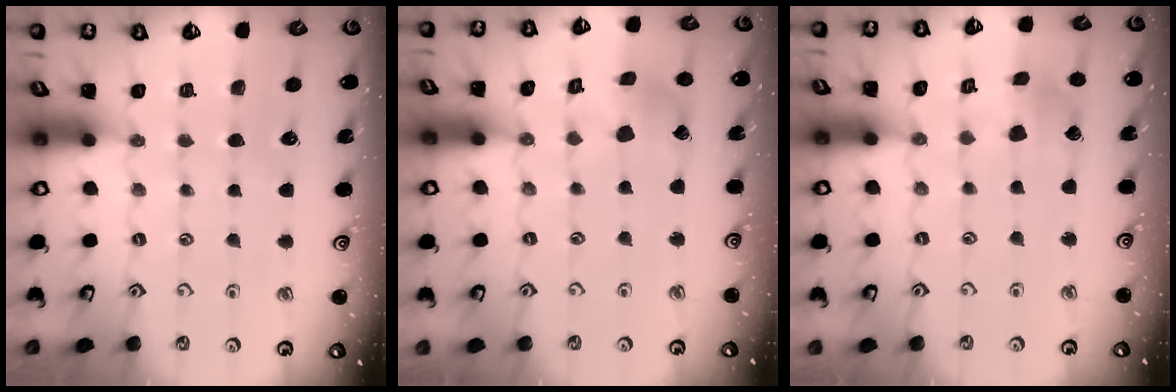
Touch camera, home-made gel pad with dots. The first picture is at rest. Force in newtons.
{"total": 5.2, "press": 5.2, "slide": 0.4}
{"total": 5.6, "press": 5.6, "slide": 0.6}